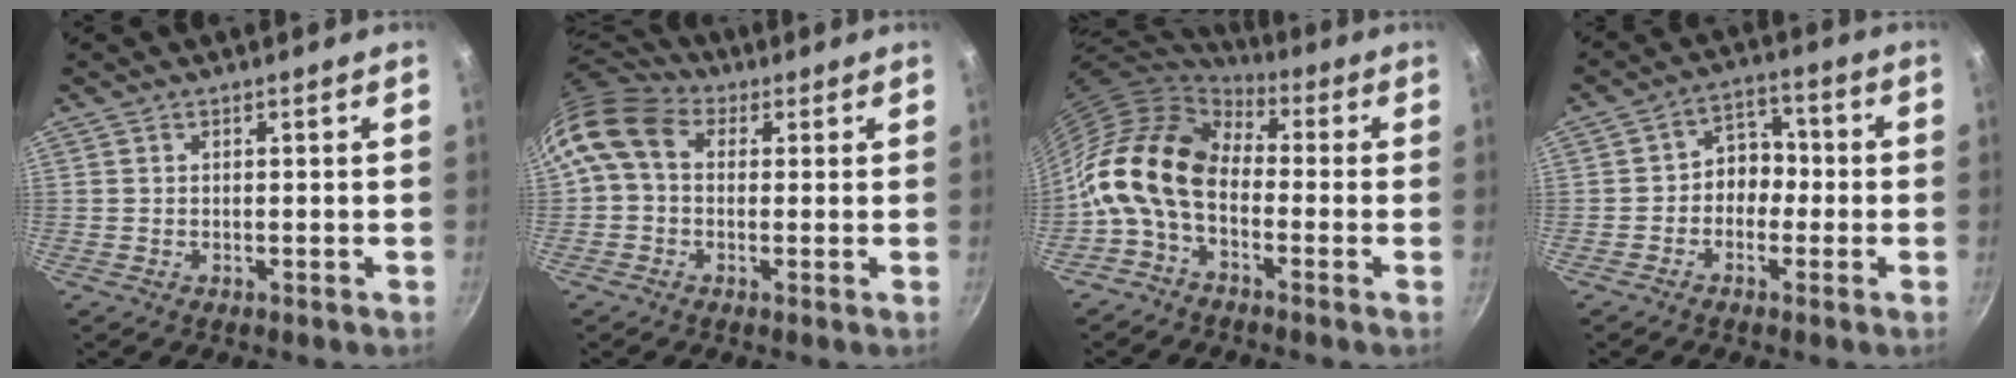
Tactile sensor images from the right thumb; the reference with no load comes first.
{"total": 10.2, "force": [2.0, 7.7, 6.3], "torque": [-0.115, 0.020, 0.015]}
{"total": 15.2, "force": [-1.2, 9.8, 11.6], "torque": [-0.206, 0.029, -0.046]}
{"total": 6.2, "force": [-1.2, 5.0, 3.4], "torque": [0.003, 0.030, -0.032]}